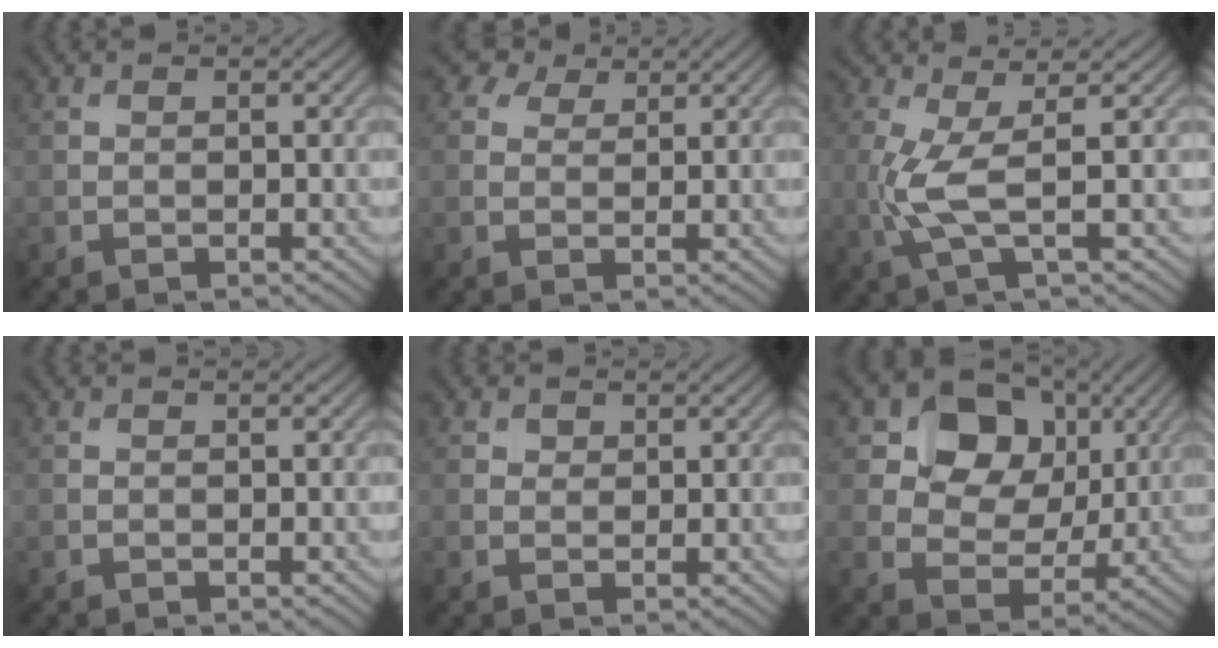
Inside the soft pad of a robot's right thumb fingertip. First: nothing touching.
{"total": 3.2, "force": [2.1, 2.1, 1.3], "torque": [-0.031, 0.009, 0.033]}
{"total": 5.0, "force": [-0.1, 0.6, 4.9], "torque": [-0.127, 0.008, -0.004]}
{"total": 0.0}
{"total": 1.1, "force": [0.7, 0.8, 0.2], "torque": [-0.005, 0.002, 0.012]}
{"total": 10.9, "force": [4.1, 8.3, 5.8], "torque": [-0.112, 0.014, 0.064]}